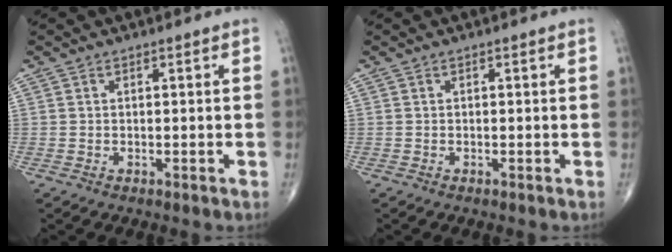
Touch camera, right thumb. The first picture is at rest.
{"total": 0.0}